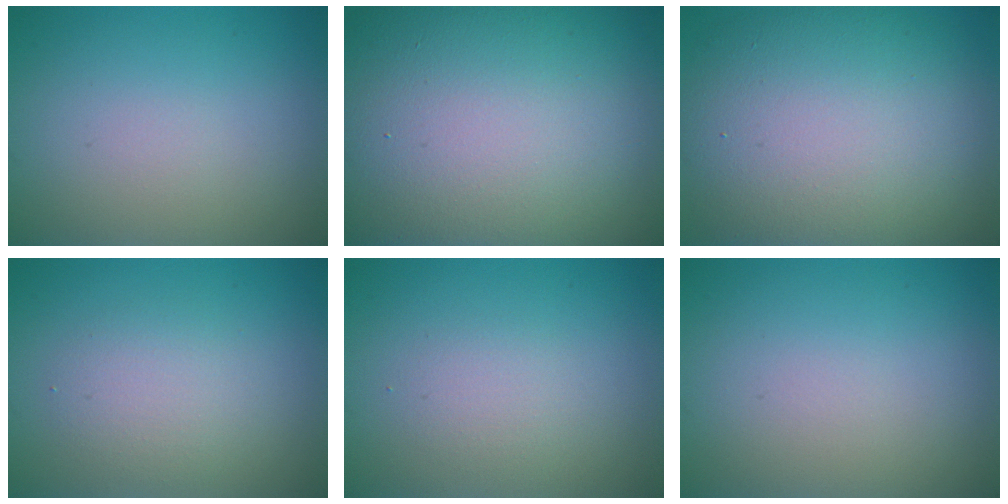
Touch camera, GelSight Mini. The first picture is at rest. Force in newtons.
{"total": 24.6, "press": 24.6, "slide": 1.1}
{"total": 13.4, "press": 13.4, "slide": 1.2}
{"total": 2.6, "press": 2.6, "slide": 0.0}
{"total": 1.5, "press": 1.5, "slide": 0.1}
{"total": 0.0}